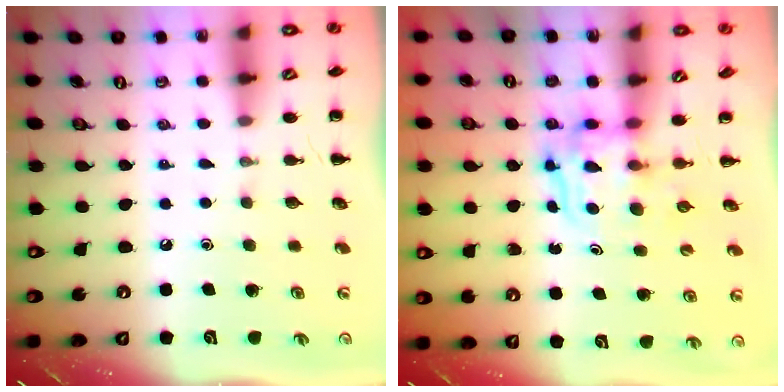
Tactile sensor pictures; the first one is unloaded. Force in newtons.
{"total": 3.4, "press": 3.4, "slide": 0.3}